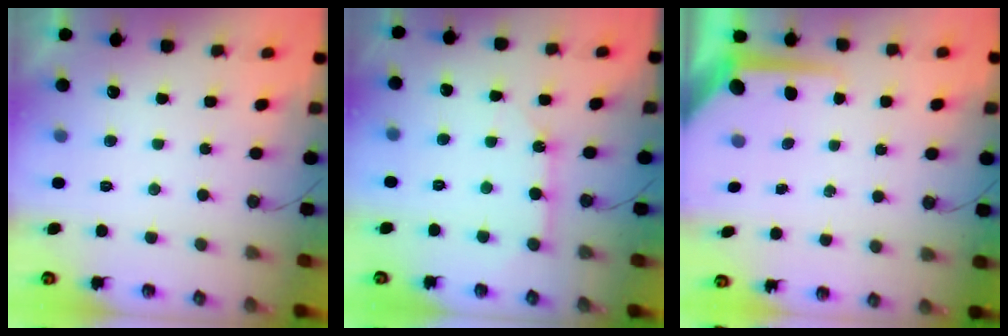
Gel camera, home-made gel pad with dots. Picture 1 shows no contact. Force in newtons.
{"total": 6.7, "press": 6.7, "slide": 0.2}
{"total": 8.7, "press": 8.6, "slide": 0.9}